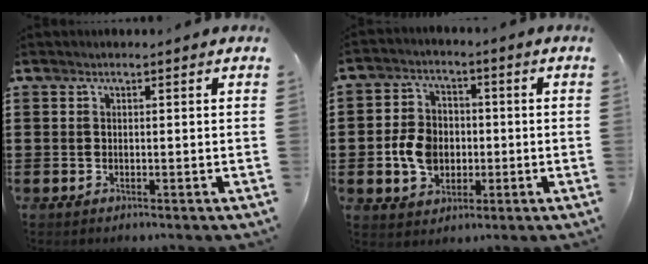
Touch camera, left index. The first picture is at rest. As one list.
[{"total": 7.2, "force": [-1.1, 5.8, 4.2], "torque": [-0.099, 0.006, -0.025]}]